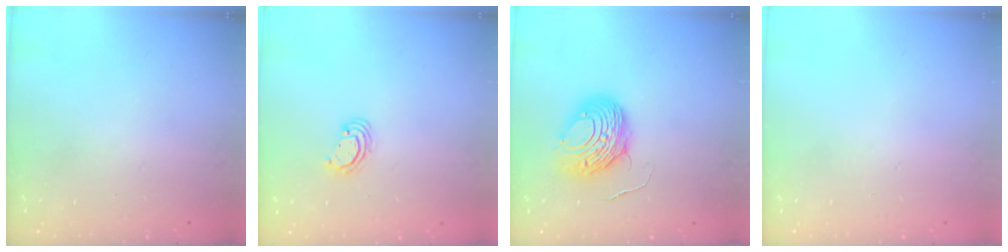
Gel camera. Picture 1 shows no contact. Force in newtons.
{"total": 2.8, "press": 2.8, "slide": 0.2}
{"total": 8.7, "press": 8.7, "slide": 0.9}
{"total": 0.0}